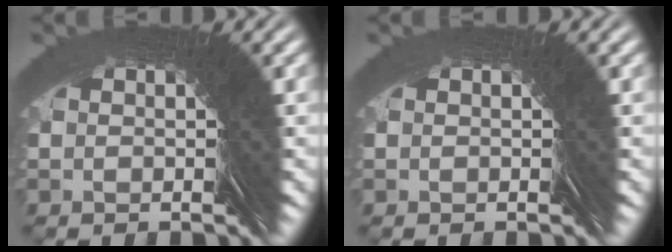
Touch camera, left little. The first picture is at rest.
{"total": 0.0}